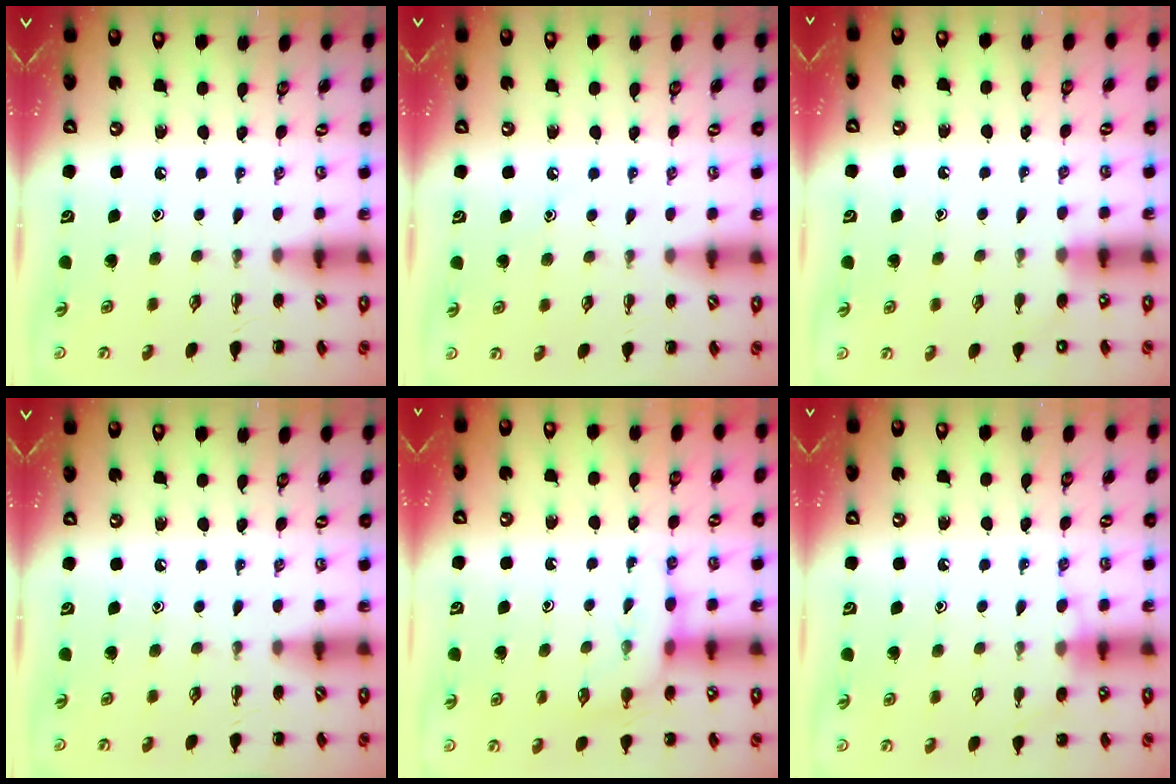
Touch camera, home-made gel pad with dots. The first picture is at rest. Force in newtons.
{"total": 4.6, "press": 4.4, "slide": 1.3}
{"total": 4.8, "press": 4.5, "slide": 1.6}
{"total": 0.0}
{"total": 8.3, "press": 8.3, "slide": 0.7}
{"total": 7.9, "press": 7.4, "slide": 2.6}